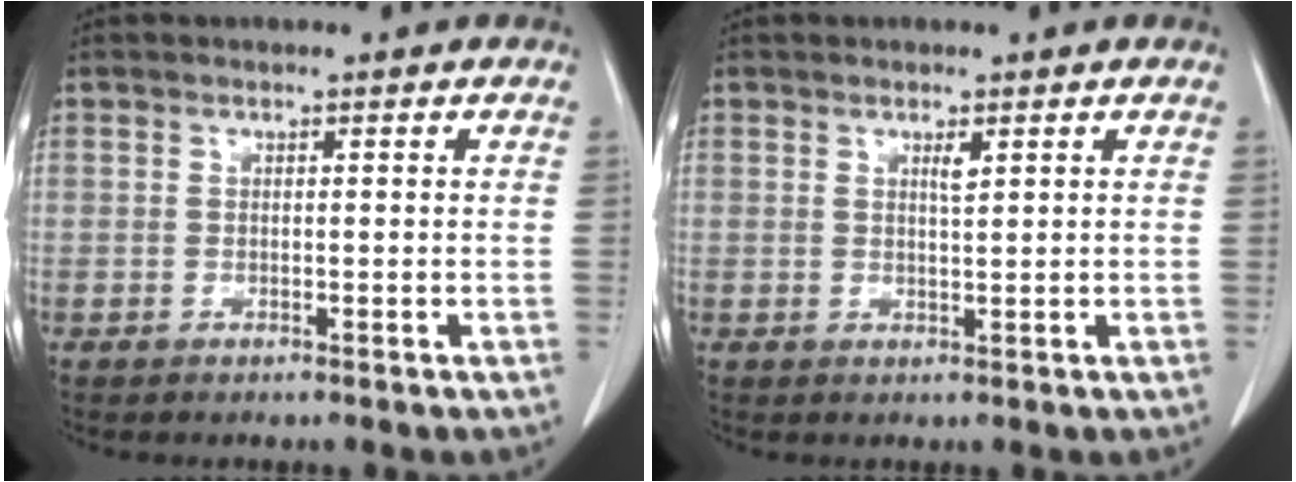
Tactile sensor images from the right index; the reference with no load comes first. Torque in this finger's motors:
{"motor_torque": [0.00, 0.00, 0.02, 0.01]}